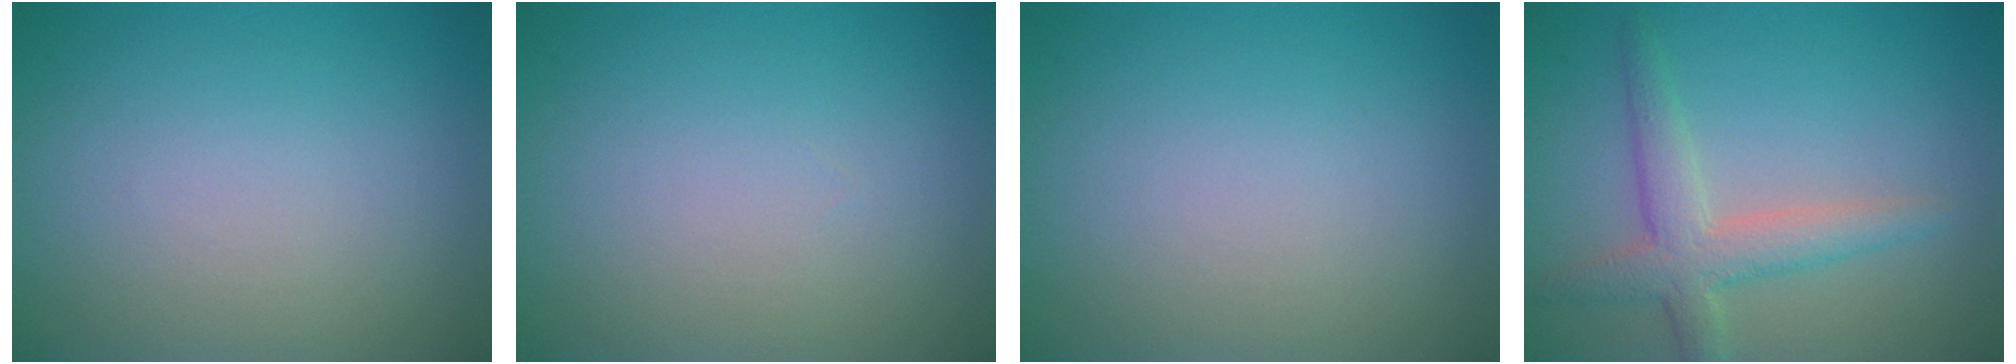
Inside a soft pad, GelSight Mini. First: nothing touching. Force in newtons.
{"total": 0.0}
{"total": 0.0}
{"total": 3.8, "press": 3.8, "slide": 0.2}